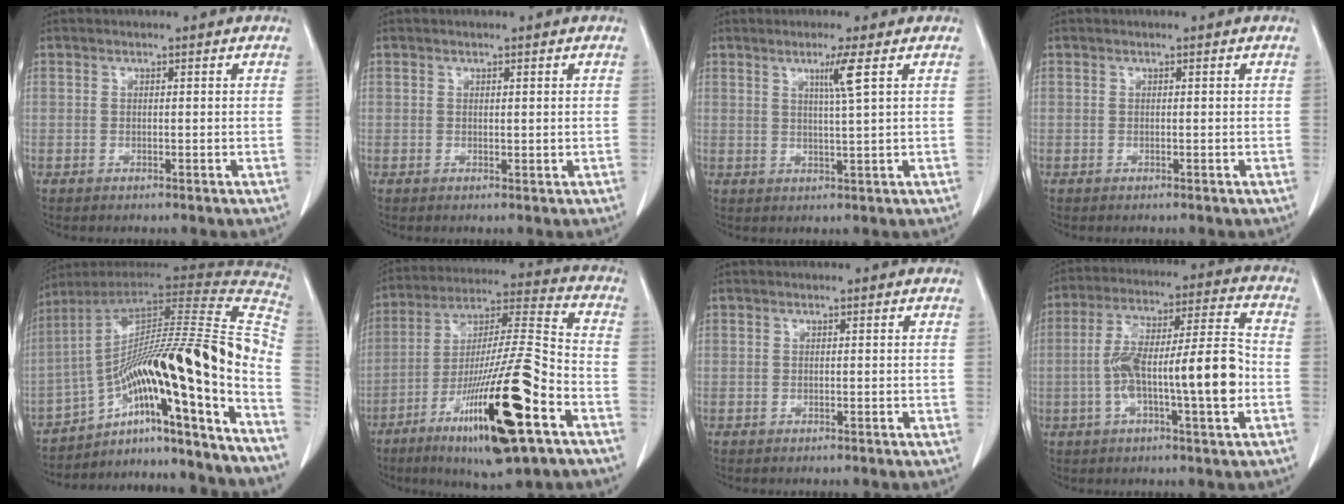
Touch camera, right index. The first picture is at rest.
{"total": 0.0}
{"total": 3.5, "force": [1.6, -1.1, 2.9], "torque": [-0.052, -0.008, 0.029]}
{"total": 0.0}
{"total": 29.5, "force": [-15.5, 0.7, 25.0], "torque": [-0.309, 0.014, -0.249]}
{"total": 23.0, "force": [-10.8, 2.2, 20.2], "torque": [-0.343, -0.032, -0.181]}
{"total": 0.0}
{"total": 15.3, "force": [-3.1, 2.0, 14.9], "torque": [-0.265, 0.023, -0.050]}